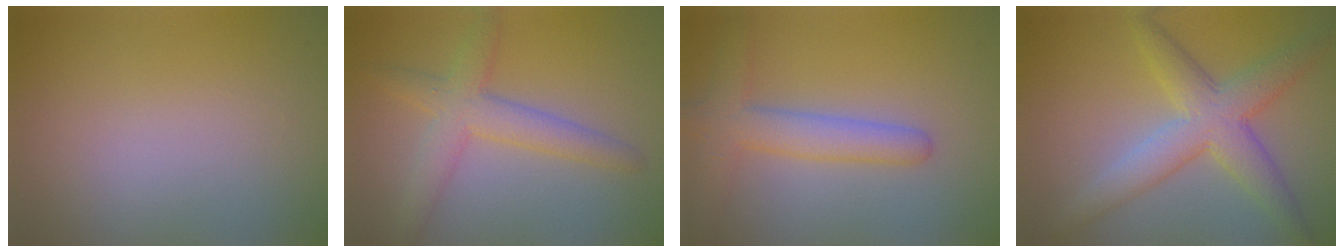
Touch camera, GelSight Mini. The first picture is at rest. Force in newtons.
{"total": 4.2, "press": 4.1, "slide": 0.3}
{"total": 4.4, "press": 4.4, "slide": 0.2}
{"total": 5.7, "press": 5.7, "slide": 0.2}